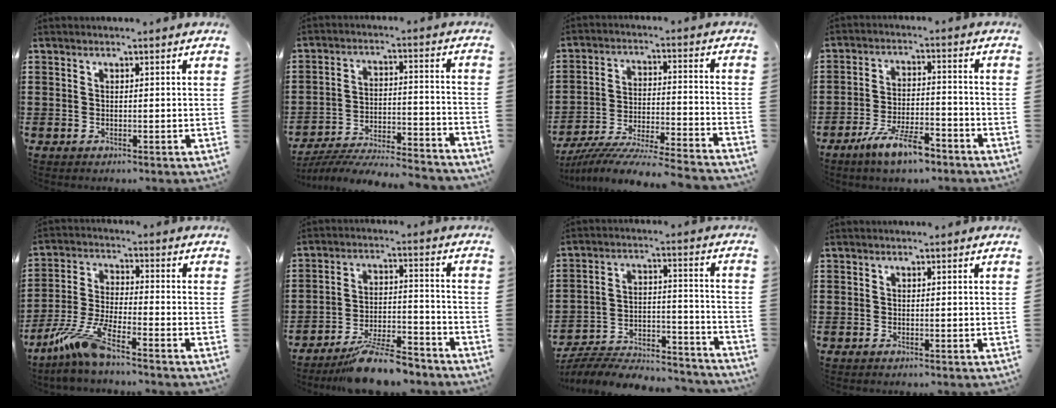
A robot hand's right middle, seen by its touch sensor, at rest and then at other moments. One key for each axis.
{"total": 6.5, "fx": -6.2, "fy": 0.1, "fz": 1.9, "tx": -0.027, "ty": 0.003, "tz": -0.120}
{"total": 7.5, "fx": -7.2, "fy": -0.6, "fz": 2.0, "tx": -0.036, "ty": -0.005, "tz": -0.145}
{"total": 7.4, "fx": -5.3, "fy": 1.6, "fz": 4.9, "tx": -0.101, "ty": 0.001, "tz": -0.098}
{"total": 8.3, "fx": -6.1, "fy": 0.5, "fz": 5.6, "tx": -0.136, "ty": -0.021, "tz": -0.123}
{"total": 9.1, "fx": -8.0, "fy": 1.5, "fz": 4.2, "tx": -0.070, "ty": 0.023, "tz": -0.149}
{"total": 5.9, "fx": -5.7, "fy": 0.7, "fz": 1.3, "tx": -0.027, "ty": 0.004, "tz": -0.117}
{"total": 0.0}